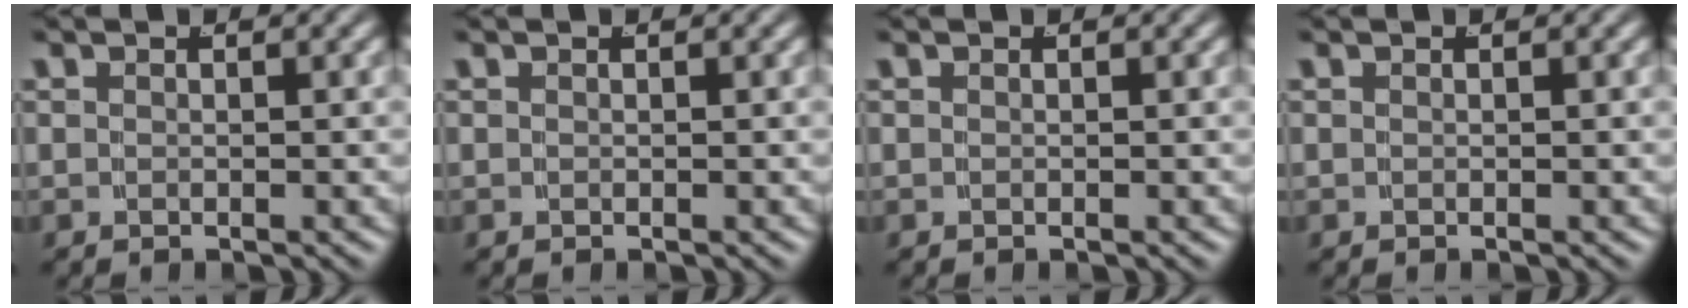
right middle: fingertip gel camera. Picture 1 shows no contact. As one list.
[{"total": 0.0}, {"total": 0.0}, {"total": 0.0}]